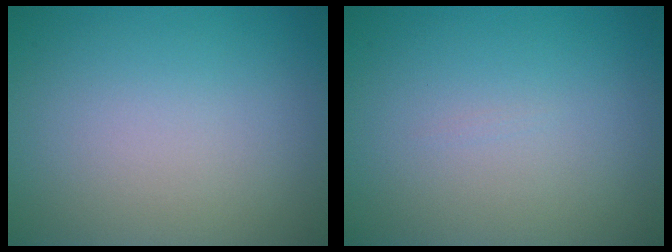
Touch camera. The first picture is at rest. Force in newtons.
{"total": 0.0}